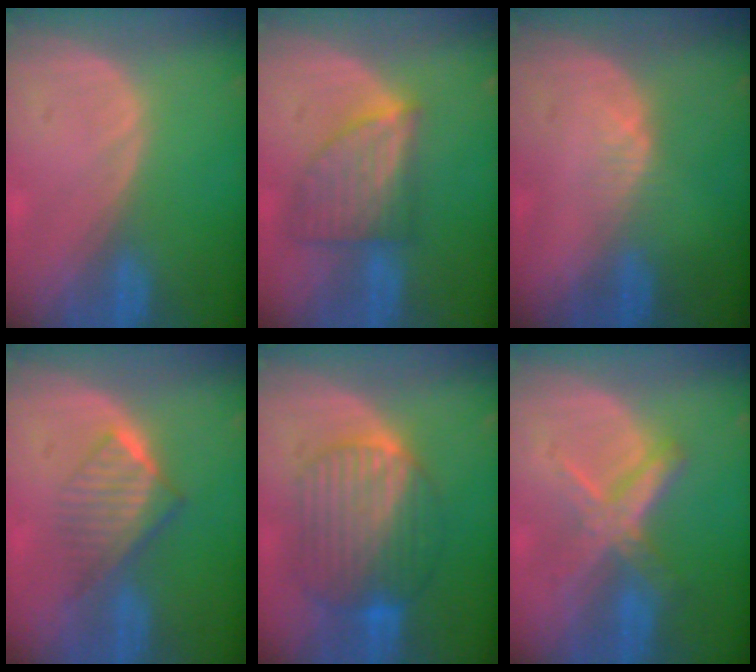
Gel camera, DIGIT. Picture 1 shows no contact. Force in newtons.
{"total": 7.3, "press": 6.8, "slide": 2.7}
{"total": 1.7, "press": 1.5, "slide": 0.8}
{"total": 6.5, "press": 5.5, "slide": 3.4}
{"total": 9.9, "press": 9.8, "slide": 1.0}
{"total": 6.7, "press": 5.9, "slide": 3.2}